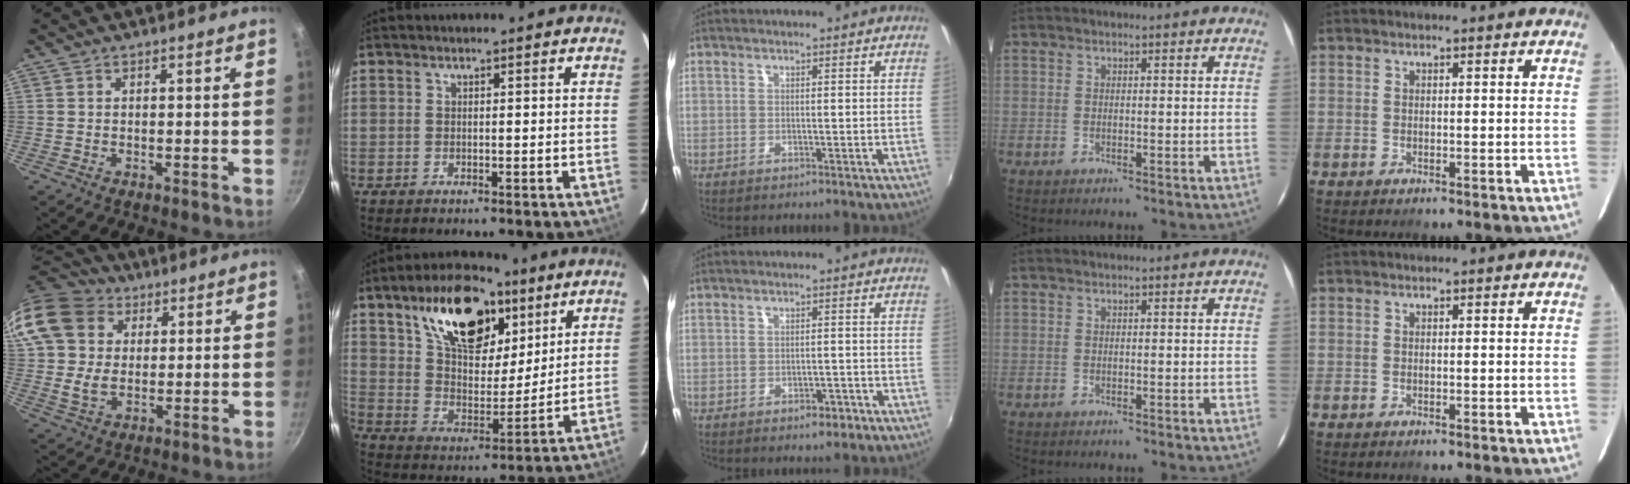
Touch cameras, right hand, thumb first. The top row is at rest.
{"thumb": {"total": 17.0, "force": [6.3, 12.9, 9.1], "torque": [-0.179, 0.003, 0.110]}, "index": {"total": 20.5, "force": [11.4, 10.2, 13.6], "torque": [-0.236, 0.029, 0.202]}, "middle": {"total": 2.8, "force": [-1.8, 1.6, 1.3], "torque": [-0.026, -0.001, -0.020]}}